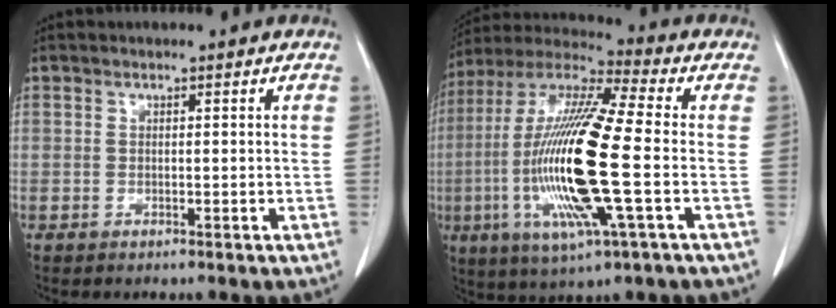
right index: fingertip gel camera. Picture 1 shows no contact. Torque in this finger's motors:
{"motor_torque": [2.14, 0.00, 0.72, 0.21]}